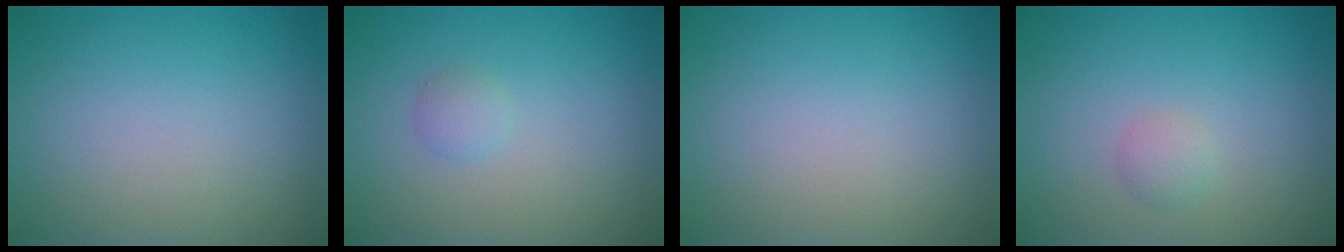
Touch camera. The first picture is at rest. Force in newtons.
{"total": 1.1, "press": 1.1, "slide": 0.0}
{"total": 0.0}
{"total": 1.1, "press": 1.1, "slide": 0.1}